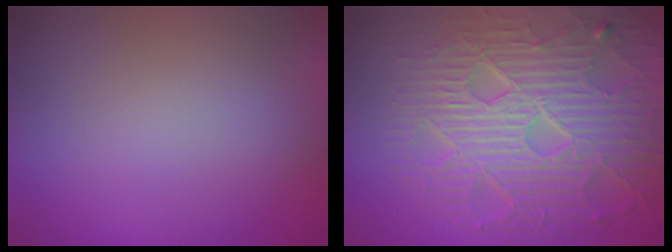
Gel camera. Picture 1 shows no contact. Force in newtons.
{"total": 9.0, "press": 6.5, "slide": 6.3}